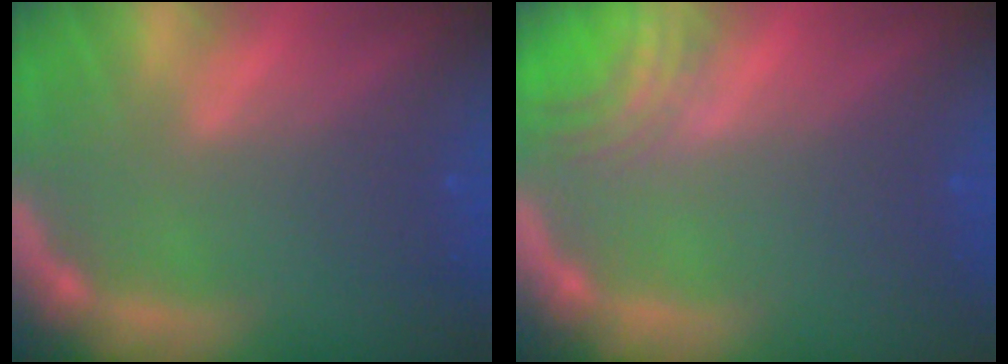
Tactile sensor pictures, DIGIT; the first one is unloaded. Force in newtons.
{"total": 3.0}